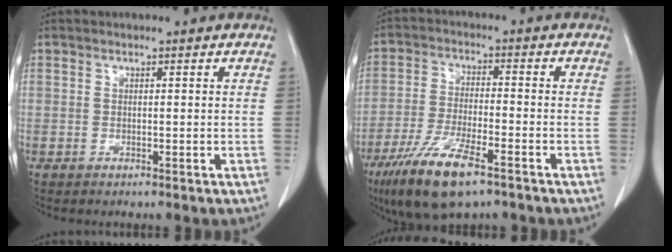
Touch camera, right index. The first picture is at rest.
{"total": 11.6, "force": [-7.3, 2.5, 8.6], "torque": [-0.169, -0.022, -0.127]}